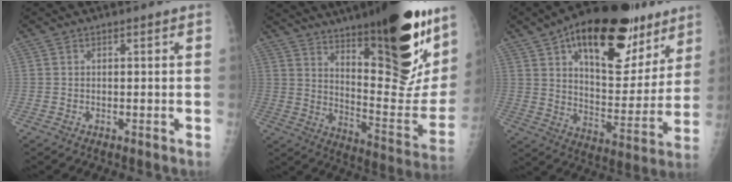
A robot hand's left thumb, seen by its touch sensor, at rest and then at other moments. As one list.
[{"total": 32.7, "force": [20.5, 8.8, 23.9], "torque": [-0.303, -0.081, 0.312]}, {"total": 27.7, "force": [15.4, 13.2, 18.8], "torque": [-0.243, -0.031, 0.236]}]